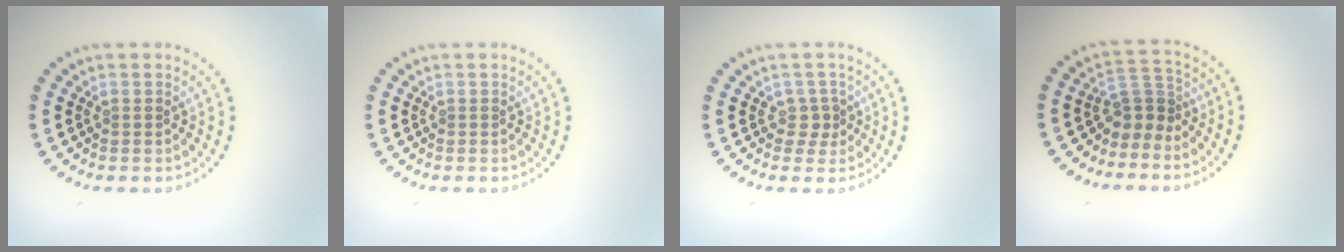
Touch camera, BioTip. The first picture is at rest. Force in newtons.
{"total": 0.0}
{"total": 1.5, "press": 1.1, "slide": 1.1}
{"total": 2.7, "press": 1.7, "slide": 2.0}